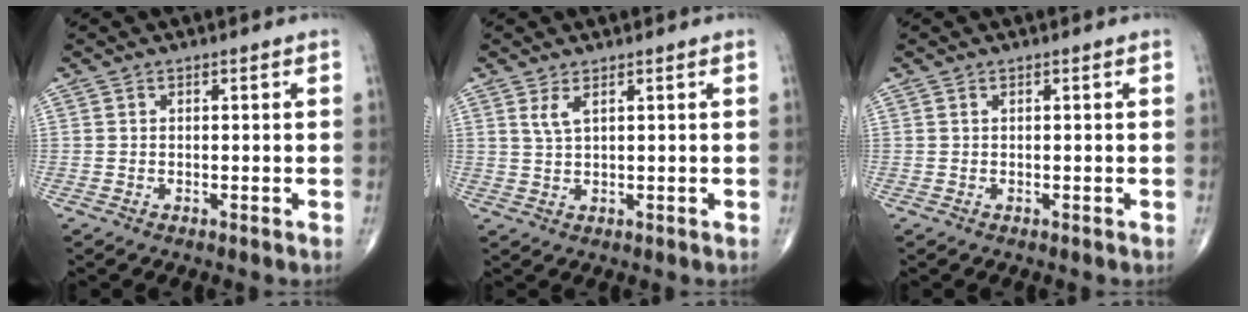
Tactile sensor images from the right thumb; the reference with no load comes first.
{"total": 2.4, "force": [1.3, 0.6, 2.0], "torque": [-0.047, -0.005, 0.033]}
{"total": 0.0}